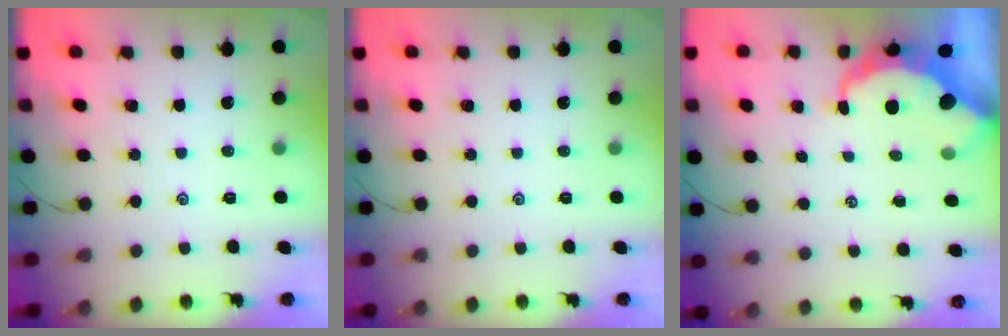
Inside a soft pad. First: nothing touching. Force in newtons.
{"total": 0.0}
{"total": 7.4, "press": 7.4, "slide": 0.8}